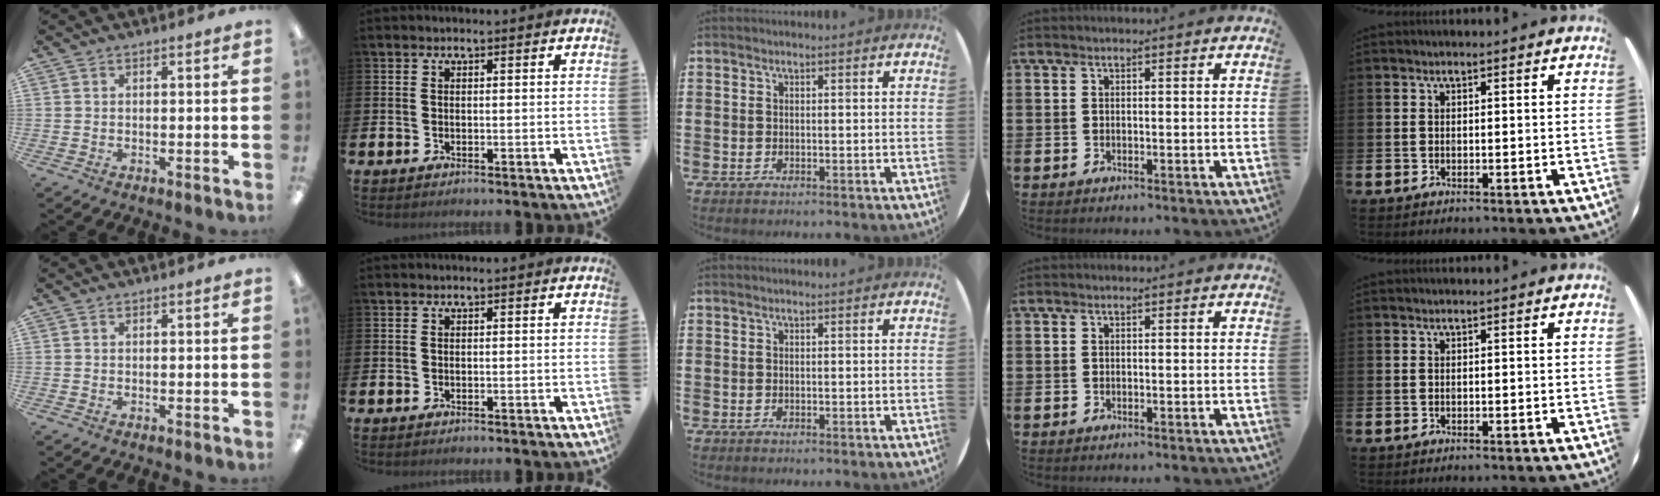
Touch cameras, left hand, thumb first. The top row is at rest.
{}